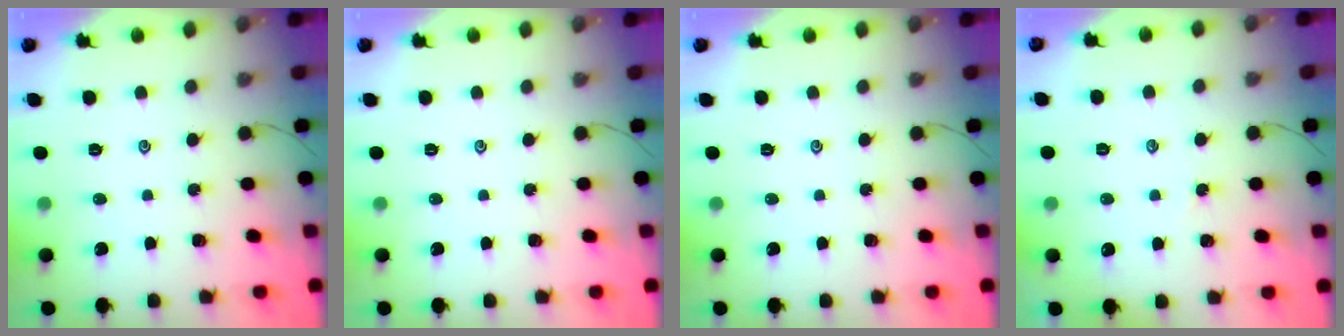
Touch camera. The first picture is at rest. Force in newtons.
{"total": 0.0}
{"total": 0.0}
{"total": 2.8, "press": 2.8, "slide": 0.5}